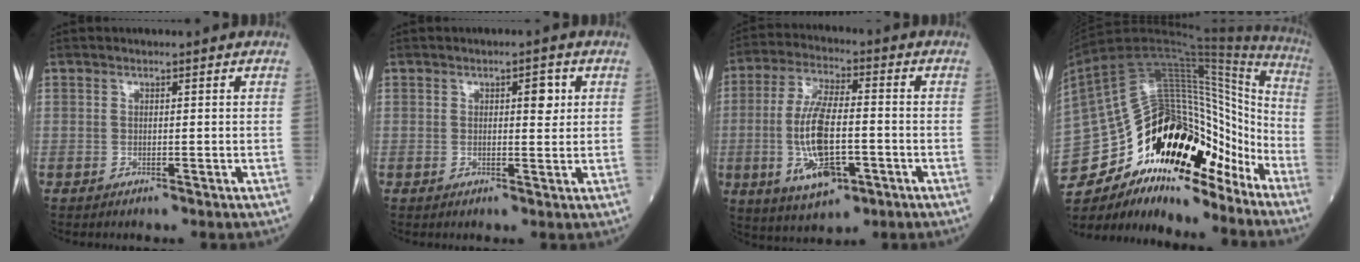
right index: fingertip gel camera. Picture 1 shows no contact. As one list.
[{"total": 2.7, "force": [0.8, 0.9, 2.4], "torque": [-0.032, 0.001, 0.011]}, {"total": 12.8, "force": [-3.0, 4.4, 11.6], "torque": [-0.235, -0.006, -0.048]}, {"total": 32.2, "force": [-20.1, 12.6, 21.8], "torque": [-0.406, 0.019, -0.323]}]